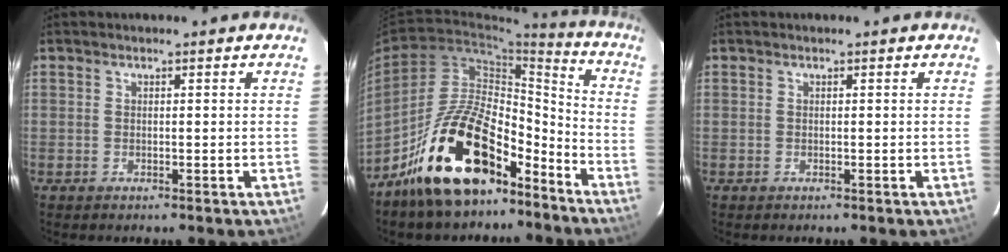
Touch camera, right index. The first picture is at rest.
{"total": 20.6, "force": [-14.3, 9.0, 11.8], "torque": [-0.209, 0.034, -0.227]}
{"total": 0.0}